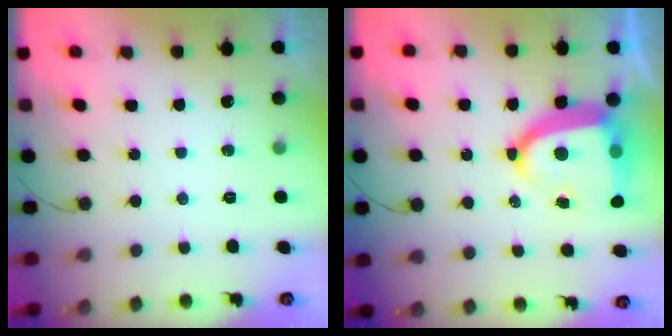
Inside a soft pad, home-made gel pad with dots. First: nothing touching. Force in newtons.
{"total": 16.3, "press": 16.2, "slide": 1.6}